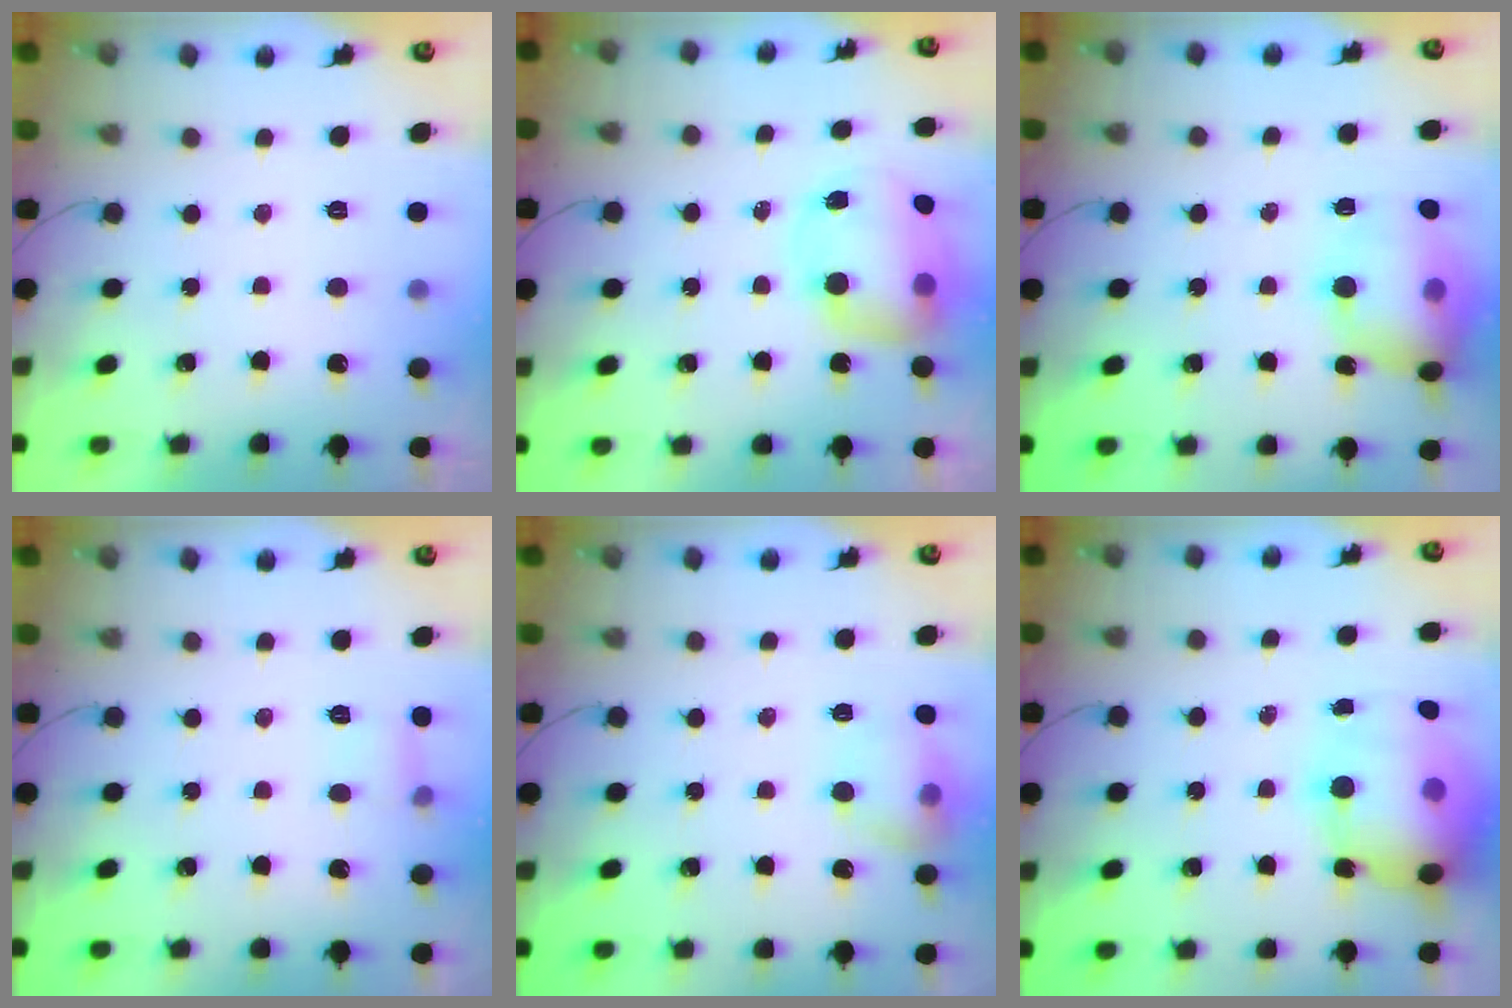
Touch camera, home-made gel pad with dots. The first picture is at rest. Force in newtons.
{"total": 11.3, "press": 11.0, "slide": 2.8}
{"total": 15.8, "press": 15.3, "slide": 3.7}
{"total": 4.3, "press": 4.0, "slide": 1.4}
{"total": 11.6, "press": 11.5, "slide": 1.6}
{"total": 17.9, "press": 17.4, "slide": 4.2}